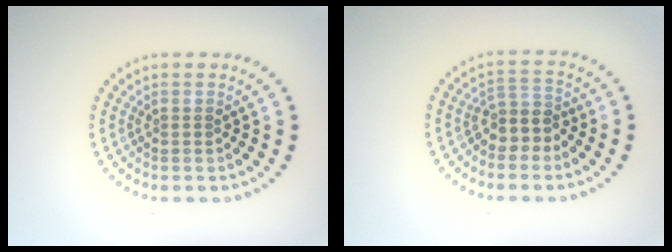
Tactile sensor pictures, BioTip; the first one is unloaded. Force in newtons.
{"total": 2.7, "press": 2.2, "slide": 1.5}